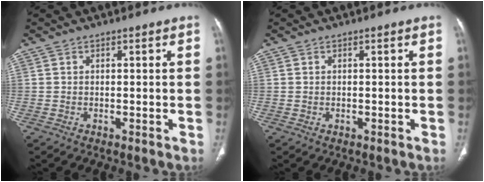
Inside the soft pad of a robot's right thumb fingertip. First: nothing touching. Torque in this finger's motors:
{"motor_torque": [-0.57, 0.25, -0.24, 0.03, 0.06]}